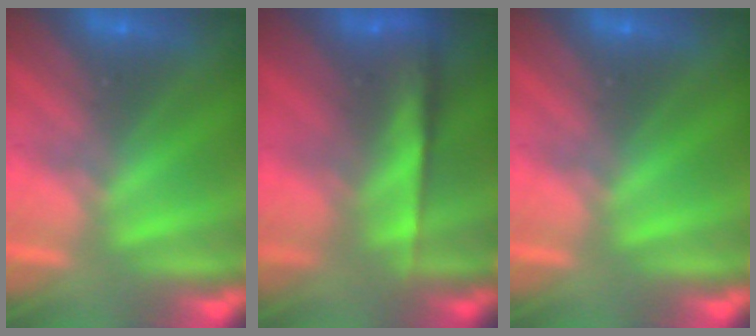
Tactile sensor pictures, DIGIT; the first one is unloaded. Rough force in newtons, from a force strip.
{"total": 8.5}
{"total": 0.0}